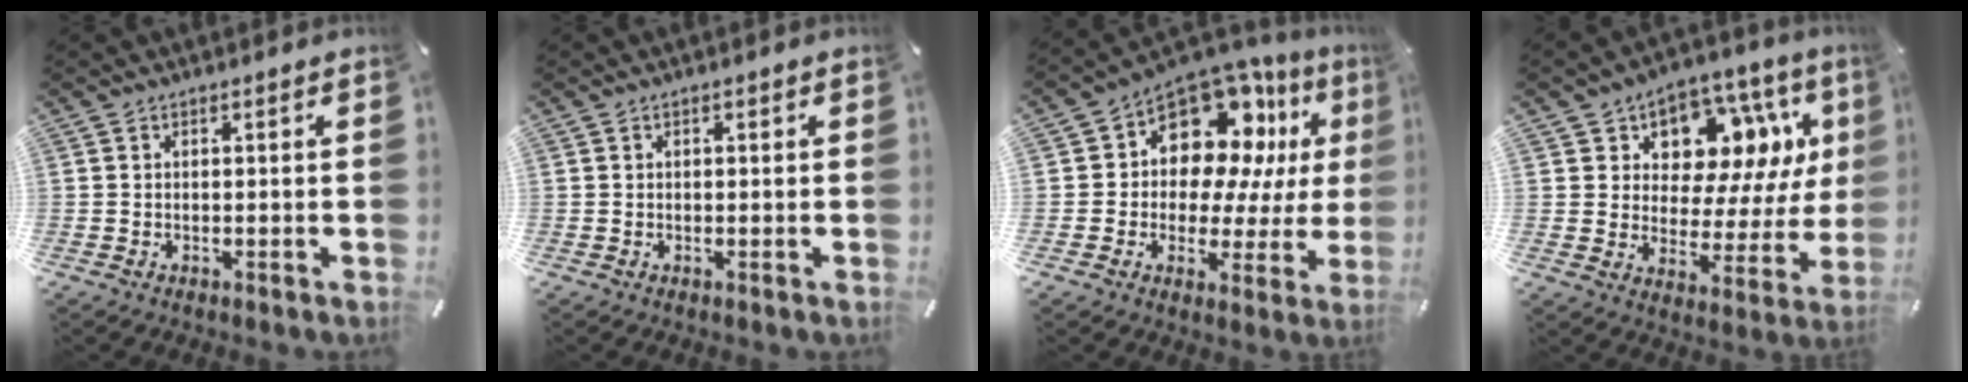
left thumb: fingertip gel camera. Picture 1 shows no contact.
{"total": 0.5, "force": [0.1, 0.4, 0.3], "torque": [-0.005, 0.003, 0.000]}
{"total": 15.3, "force": [7.7, 10.4, 8.1], "torque": [-0.144, -0.061, 0.139]}
{"total": 10.7, "force": [5.9, 7.6, 4.7], "torque": [-0.065, -0.058, 0.103]}